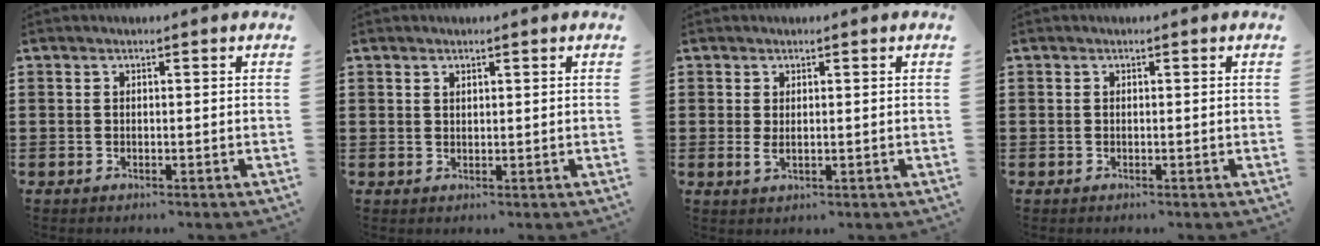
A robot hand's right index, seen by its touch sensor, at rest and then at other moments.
{"total": 0.9, "force": [0.7, 0.5, 0.3], "torque": [-0.008, 0.003, 0.013]}
{"total": 1.3, "force": [0.4, 0.5, 1.2], "torque": [-0.031, -0.002, 0.005]}
{"total": 0.0}